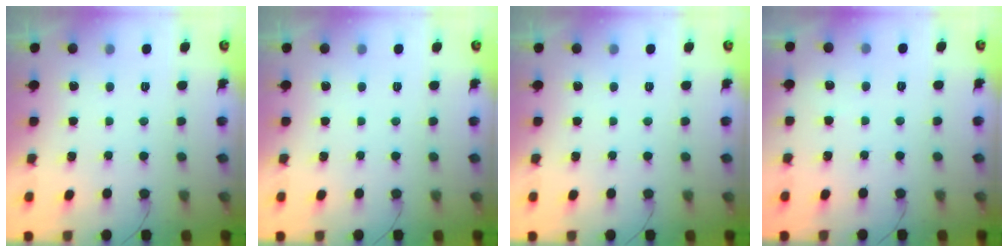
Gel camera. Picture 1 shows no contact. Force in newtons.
{"total": 0.0}
{"total": 0.0}
{"total": 1.1, "press": 1.1, "slide": 0.2}